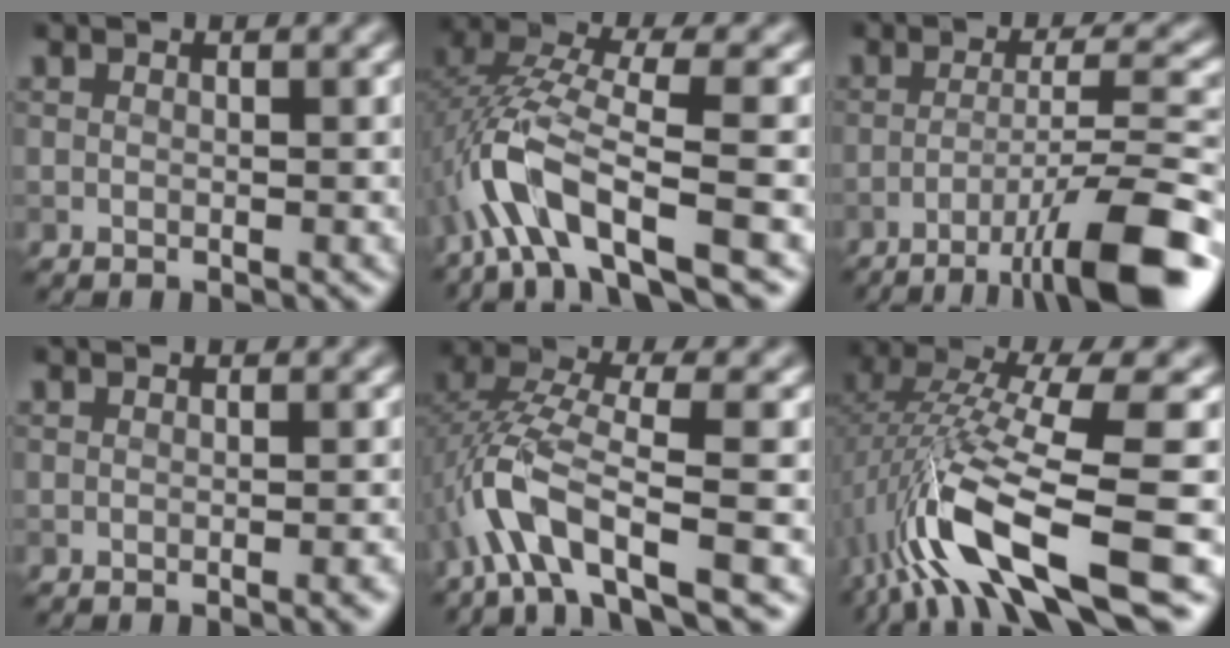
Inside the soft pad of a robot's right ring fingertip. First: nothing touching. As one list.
[{"total": 8.4, "force": [-3.8, 2.4, 7.1], "torque": [-0.148, 0.015, -0.079]}, {"total": 11.0, "force": [-6.4, 1.8, 8.8], "torque": [-0.120, 0.014, -0.103]}, {"total": 1.6, "force": [-0.6, 0.4, 1.4], "torque": [-0.010, 0.000, -0.009]}, {"total": 7.1, "force": [-3.3, 2.1, 5.9], "torque": [-0.120, 0.011, -0.071]}, {"total": 12.7, "force": [-5.3, 2.9, 11.2], "torque": [-0.219, 0.008, -0.085]}]